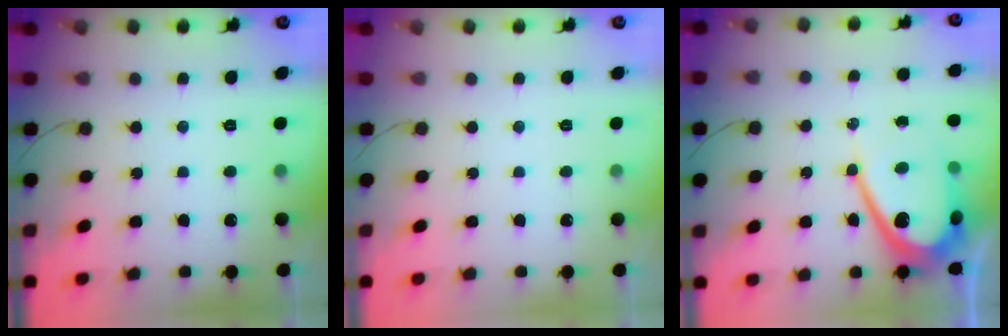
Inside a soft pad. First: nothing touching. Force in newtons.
{"total": 0.0}
{"total": 14.8, "press": 14.8, "slide": 1.0}